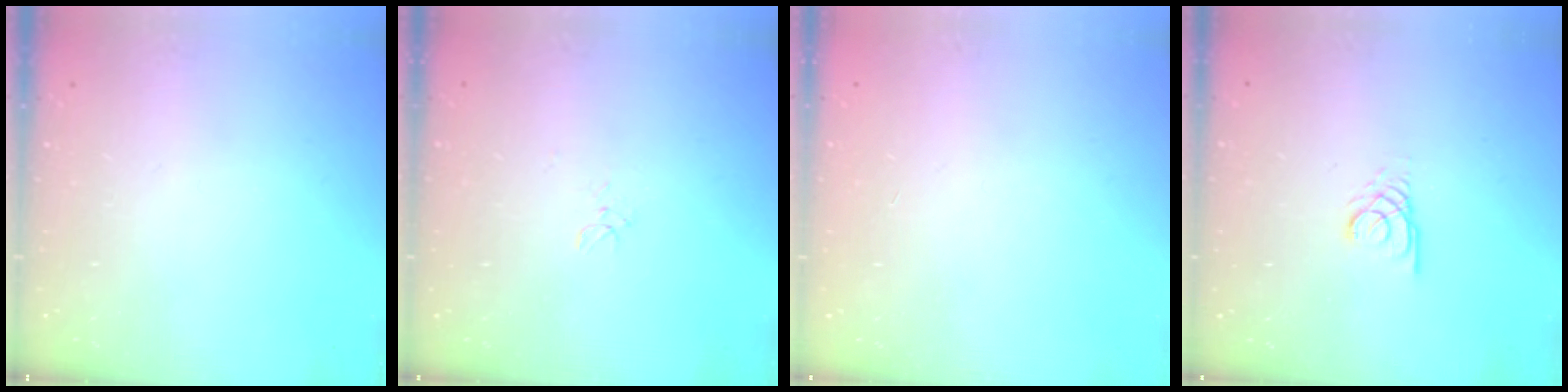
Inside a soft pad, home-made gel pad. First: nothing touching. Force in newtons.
{"total": 3.1, "press": 3.1, "slide": 0.2}
{"total": 1.0, "press": 0.9, "slide": 0.3}
{"total": 2.2, "press": 2.1, "slide": 0.2}